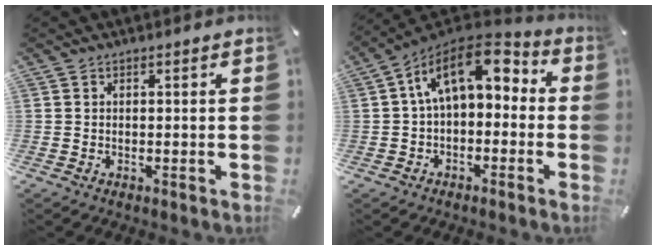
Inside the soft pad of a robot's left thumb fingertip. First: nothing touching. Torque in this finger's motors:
{"motor_torque": [1.70, 3.31, 2.20, -0.56, 0.24]}